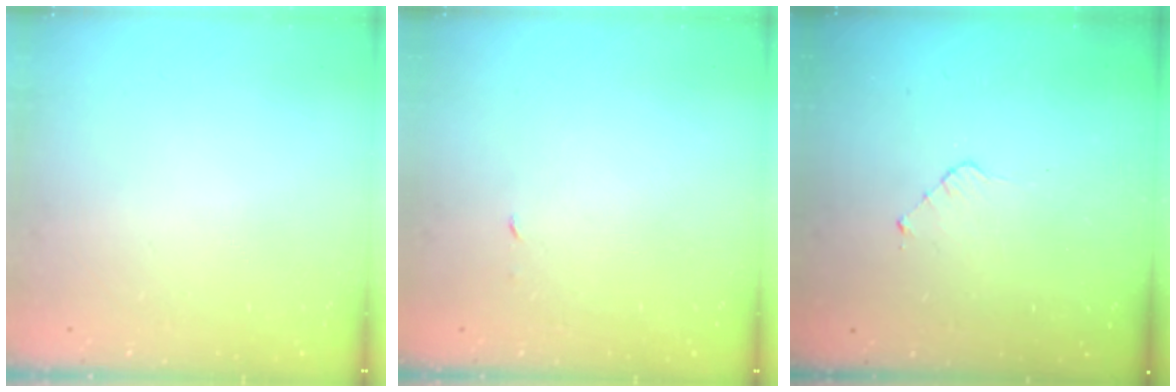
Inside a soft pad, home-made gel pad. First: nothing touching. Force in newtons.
{"total": 1.8, "press": 1.8, "slide": 0.1}
{"total": 3.5, "press": 3.5, "slide": 0.2}